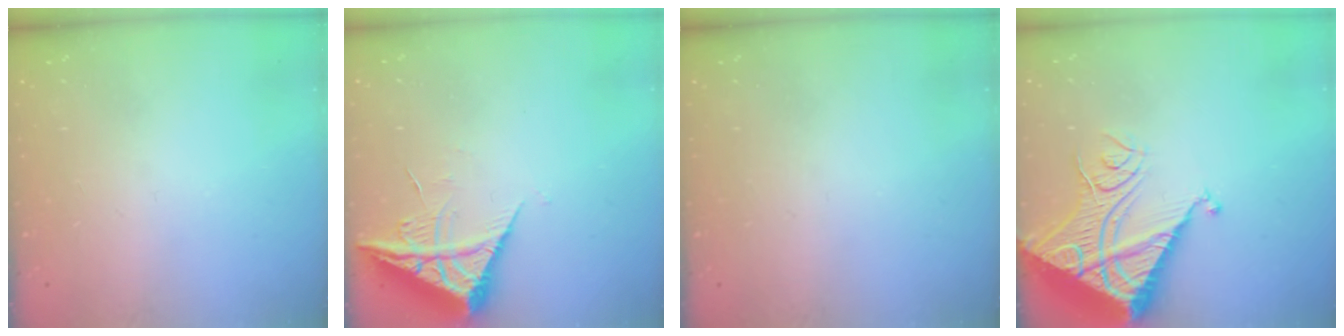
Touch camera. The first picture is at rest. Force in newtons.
{"total": 7.6, "press": 7.6, "slide": 0.5}
{"total": 0.0}
{"total": 17.4, "press": 17.3, "slide": 2.1}